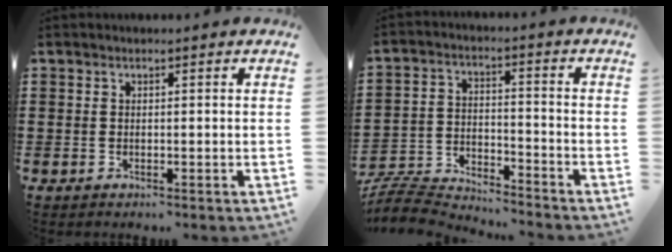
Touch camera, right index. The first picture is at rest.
{"total": 6.7, "force": [-6.6, 0.8, 0.8], "torque": [-0.035, 0.002, -0.138]}